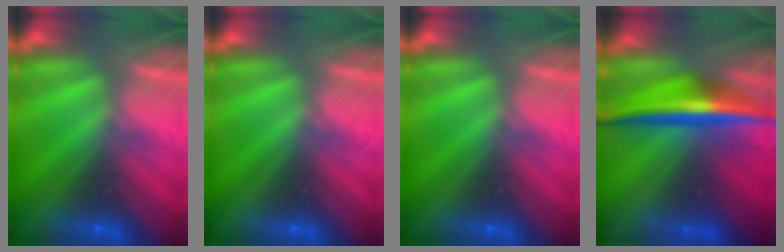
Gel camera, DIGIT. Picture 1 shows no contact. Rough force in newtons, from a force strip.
{"total": 0.0}
{"total": 0.0}
{"total": 7.4}